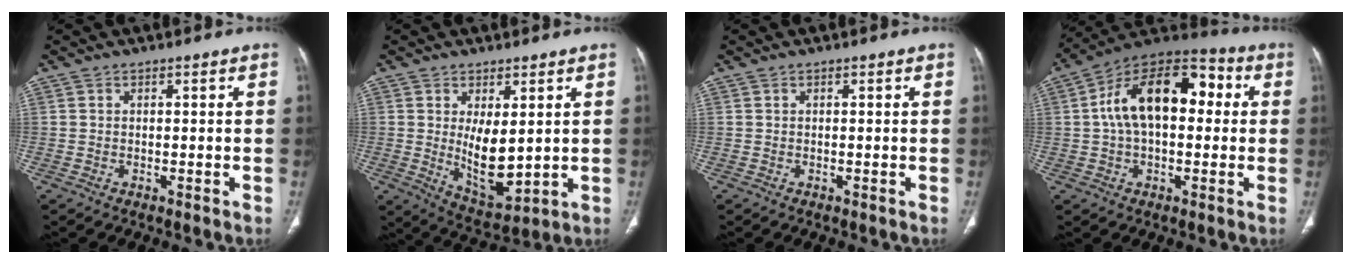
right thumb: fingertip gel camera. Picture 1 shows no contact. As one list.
[{"total": 9.5, "force": [0.9, 4.4, 8.4], "torque": [-0.118, -0.031, 0.037]}, {"total": 0.0}, {"total": 18.2, "force": [2.4, 10.5, 14.6], "torque": [-0.227, 0.044, 0.032]}]